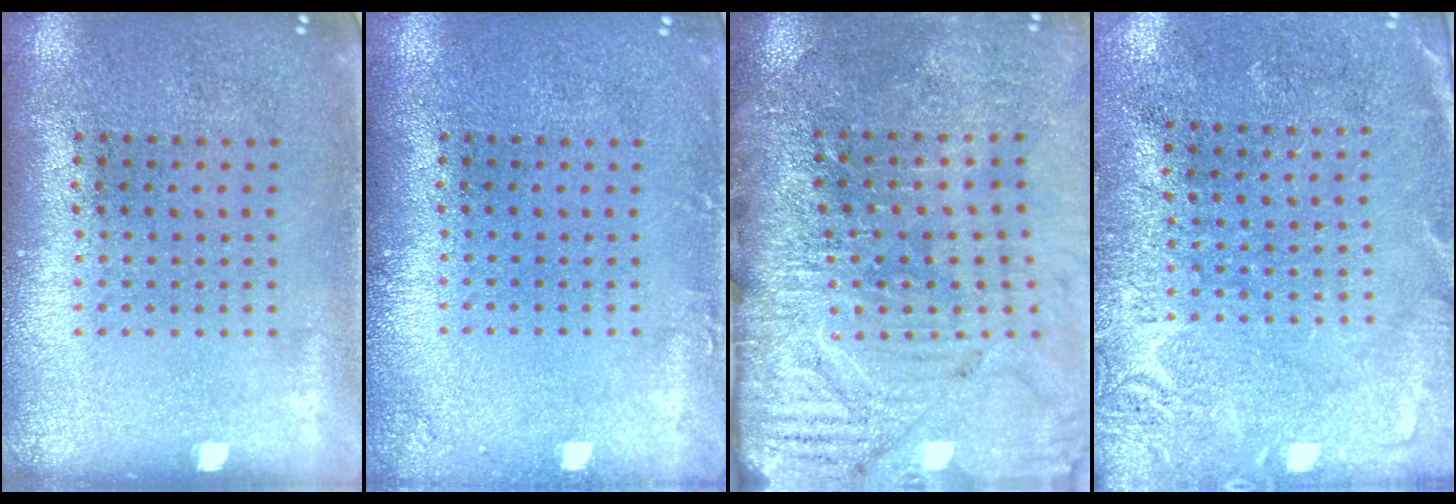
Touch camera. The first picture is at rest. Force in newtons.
{"total": 1.0, "press": 1.0, "slide": 0.2}
{"total": 3.6, "press": 3.4, "slide": 1.2}
{"total": 2.7, "press": 2.6, "slide": 0.6}